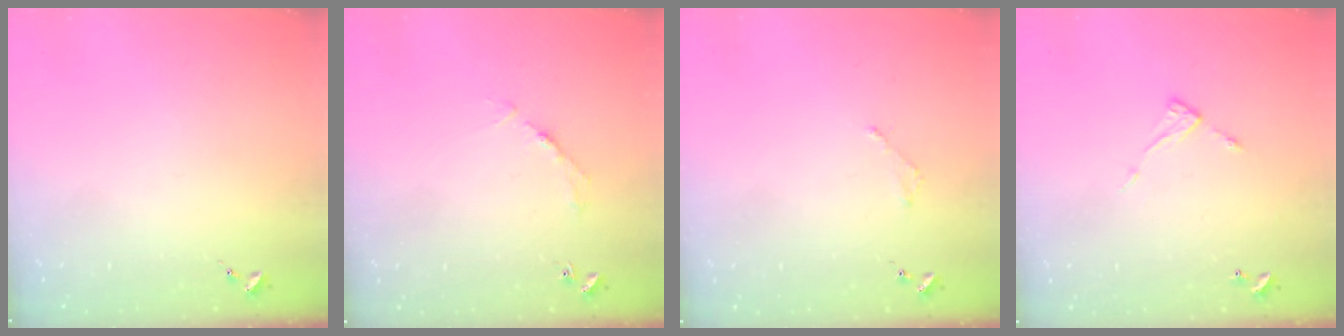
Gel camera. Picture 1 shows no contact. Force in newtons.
{"total": 2.7, "press": 2.7, "slide": 0.4}
{"total": 2.0, "press": 2.0, "slide": 0.3}
{"total": 6.7, "press": 6.7, "slide": 0.2}